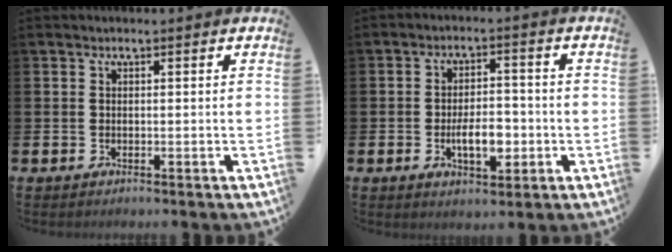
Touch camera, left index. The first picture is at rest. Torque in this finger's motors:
{"motor_torque": [1.33, 0.25, 0.25, 0.13]}